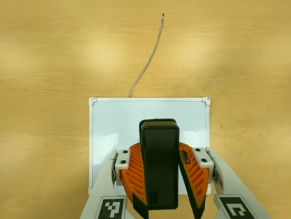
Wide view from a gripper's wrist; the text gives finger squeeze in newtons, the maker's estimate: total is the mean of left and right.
{"total": 7.9, "left": 7.7, "right": 8.0}